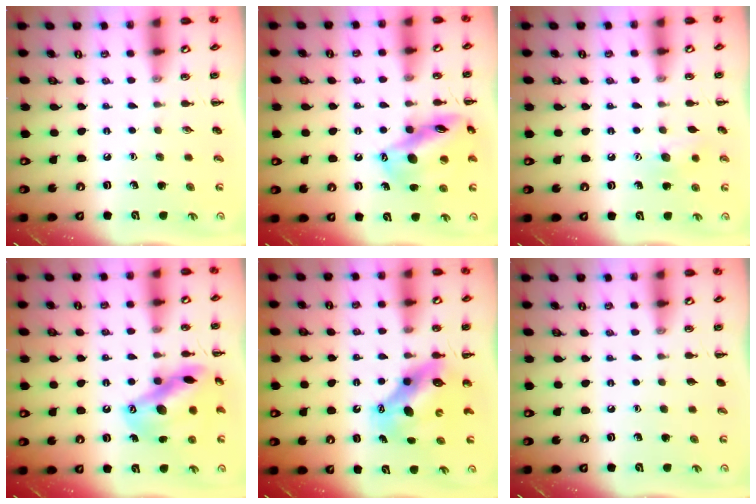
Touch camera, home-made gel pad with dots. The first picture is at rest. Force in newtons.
{"total": 15.0, "press": 14.6, "slide": 3.4}
{"total": 8.6, "press": 8.4, "slide": 1.7}
{"total": 17.2, "press": 17.0, "slide": 2.3}
{"total": 7.6, "press": 7.4, "slide": 1.6}
{"total": 0.0}